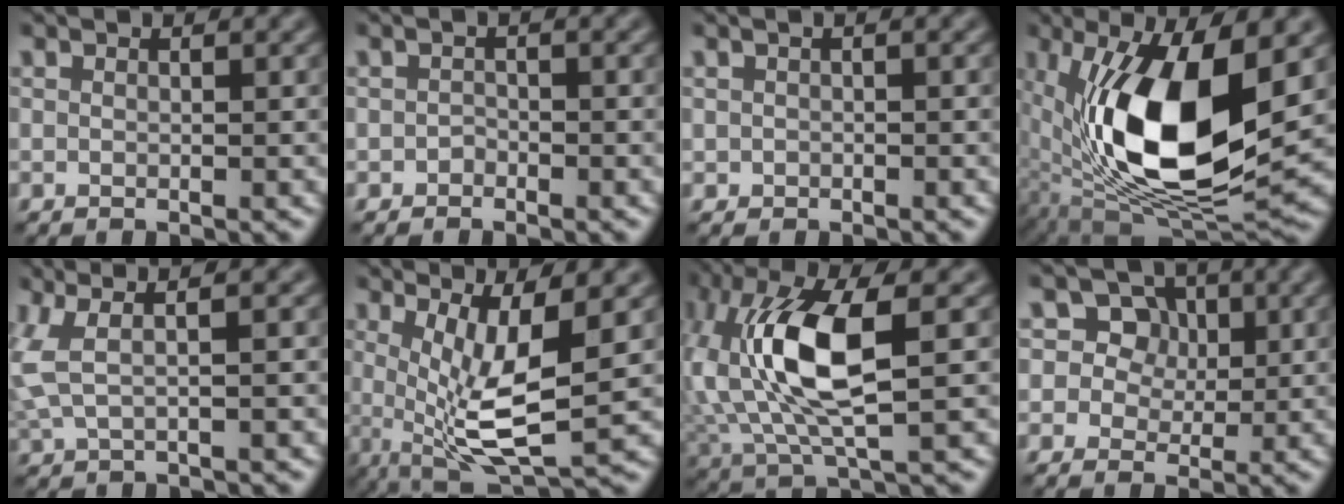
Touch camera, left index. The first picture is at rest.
{"total": 0.7, "force": [-0.6, 0.4, 0.1], "torque": [-0.003, -0.001, -0.009]}
{"total": 0.6, "force": [-0.1, 0.5, 0.2], "torque": [-0.003, 0.000, 0.000]}
{"total": 14.6, "force": [0.7, 6.6, 13.0], "torque": [-0.250, -0.017, 0.014]}
{"total": 3.4, "force": [0.9, 1.1, 3.1], "torque": [-0.072, 0.009, 0.018]}
{"total": 7.8, "force": [0.5, 2.4, 7.5], "torque": [-0.137, -0.010, 0.015]}
{"total": 10.4, "force": [1.6, 4.1, 9.4], "torque": [-0.195, 0.005, 0.034]}
{"total": 5.9, "force": [2.7, 4.7, 2.4], "torque": [-0.039, 0.012, 0.033]}